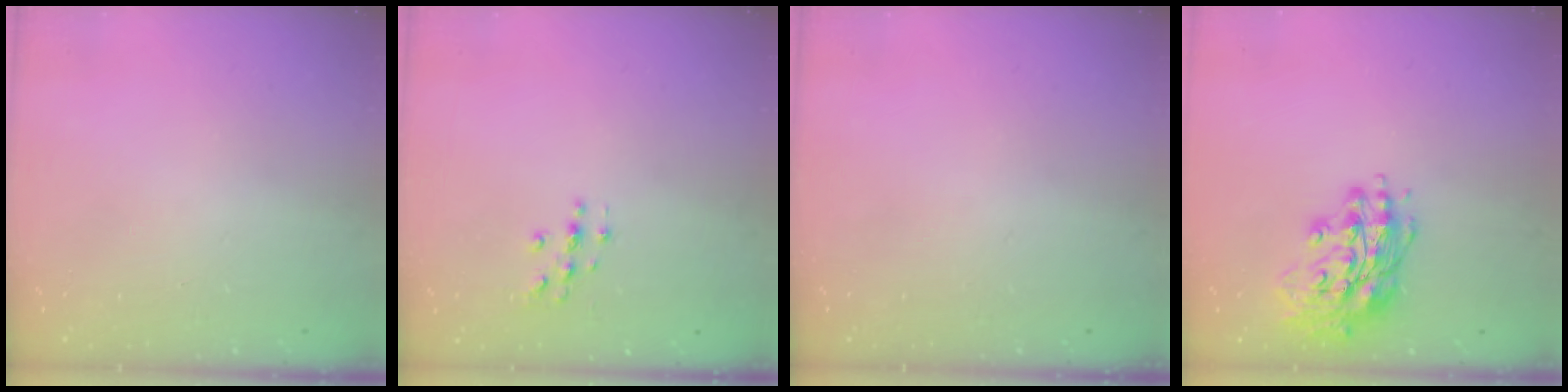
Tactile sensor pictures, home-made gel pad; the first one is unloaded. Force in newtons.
{"total": 2.0, "press": 2.0, "slide": 0.2}
{"total": 0.0}
{"total": 15.0, "press": 14.7, "slide": 2.6}